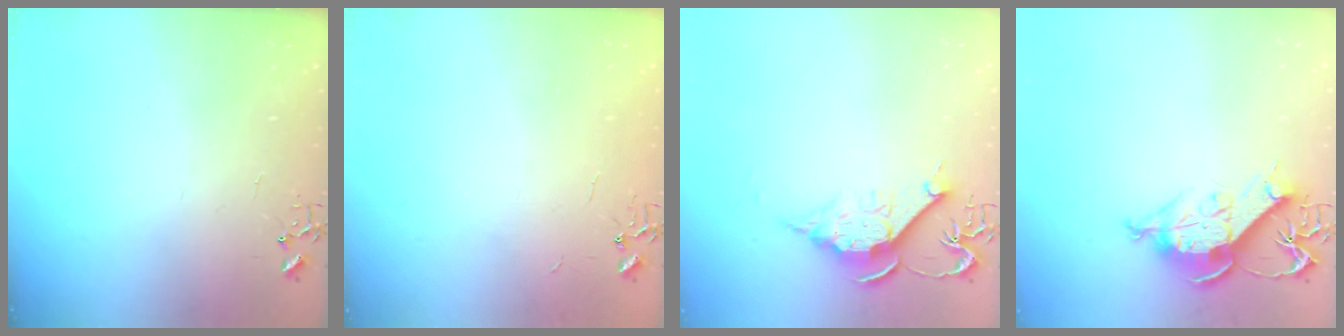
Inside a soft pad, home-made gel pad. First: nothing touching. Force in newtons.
{"total": 2.2, "press": 2.2, "slide": 0.3}
{"total": 11.7, "press": 11.7, "slide": 0.9}
{"total": 11.6, "press": 11.5, "slide": 1.4}